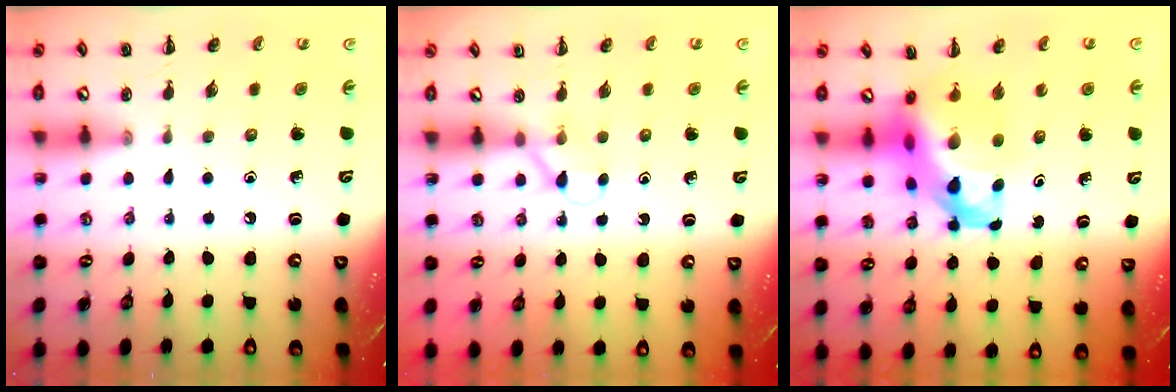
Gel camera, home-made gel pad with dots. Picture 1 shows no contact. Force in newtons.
{"total": 2.9, "press": 2.8, "slide": 0.9}
{"total": 12.5, "press": 12.0, "slide": 3.4}